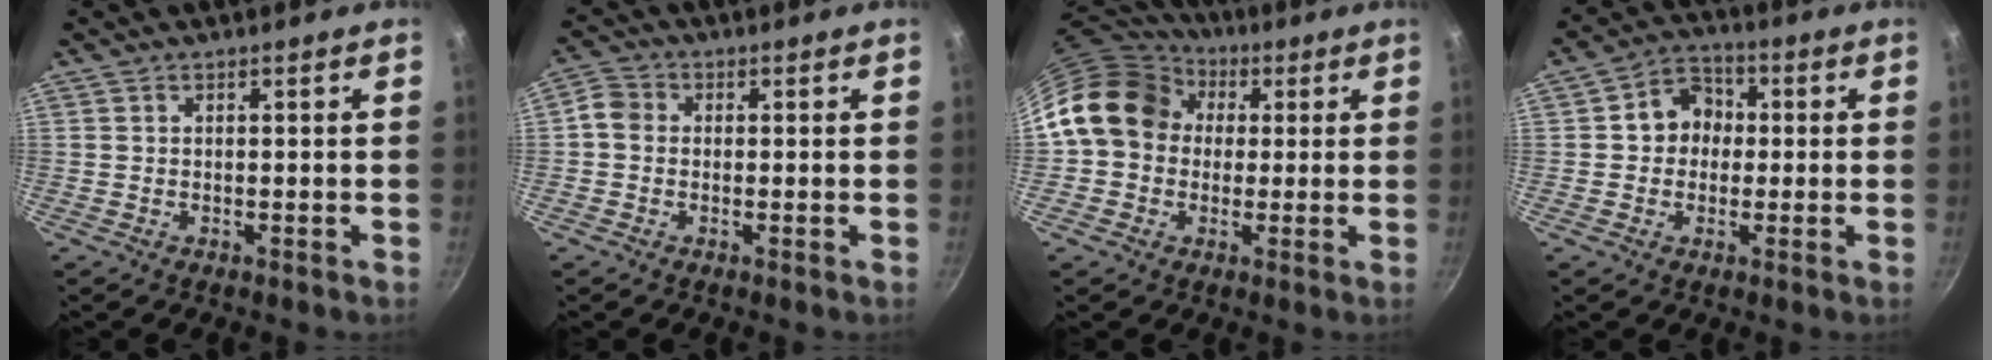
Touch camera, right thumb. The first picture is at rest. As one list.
[{"total": 3.7, "force": [-0.2, 3.3, 1.7], "torque": [-0.023, 0.010, -0.020]}, {"total": 15.3, "force": [2.2, 12.9, 7.9], "torque": [-0.111, 0.035, 0.023]}, {"total": 7.7, "force": [0.3, 6.7, 3.8], "torque": [-0.016, 0.016, -0.007]}]